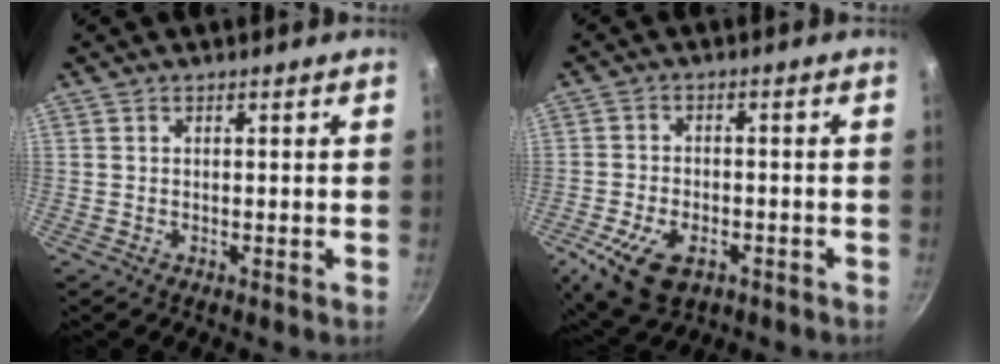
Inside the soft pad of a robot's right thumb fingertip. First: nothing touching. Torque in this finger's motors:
{"motor_torque": [0.37, -0.06, -0.27, -0.25, 0.08]}